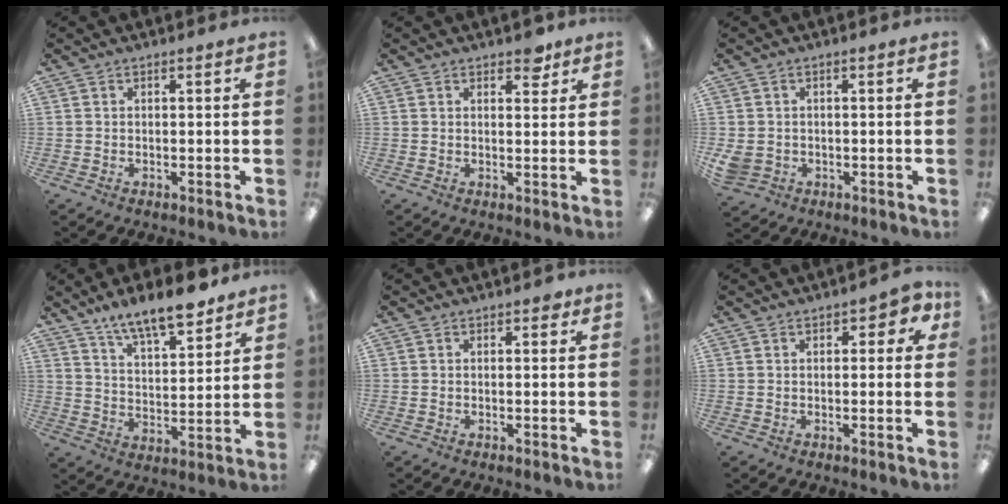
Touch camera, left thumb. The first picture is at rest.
{"total": 3.3, "force": [2.5, 1.7, 1.2], "torque": [0.004, -0.011, 0.039]}
{"total": 3.1, "force": [-0.6, 2.8, 1.1], "torque": [-0.026, 0.002, -0.010]}
{"total": 11.2, "force": [9.8, 3.0, 4.6], "torque": [-0.074, -0.063, 0.175]}
{"total": 1.0, "force": [0.4, 0.6, 0.7], "torque": [-0.006, 0.000, 0.005]}
{"total": 3.5, "force": [1.3, 1.9, 2.7], "torque": [-0.028, 0.000, 0.017]}